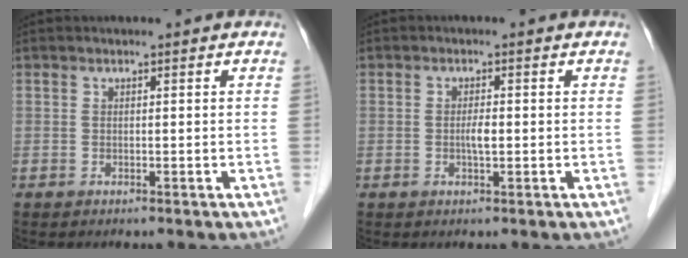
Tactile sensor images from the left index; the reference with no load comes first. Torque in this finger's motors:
{"motor_torque": [0.50, 0.40, 0.06, 0.03]}